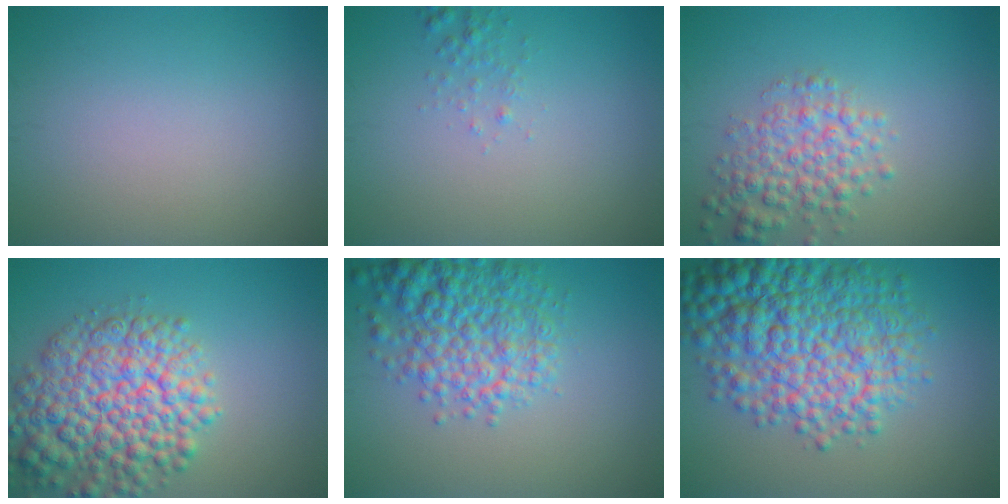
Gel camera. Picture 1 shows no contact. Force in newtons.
{"total": 0.9, "press": 0.9, "slide": 0.1}
{"total": 4.1, "press": 4.1, "slide": 0.1}
{"total": 9.1, "press": 9.1, "slide": 0.4}
{"total": 6.4, "press": 6.4, "slide": 0.3}
{"total": 10.9, "press": 10.9, "slide": 0.3}